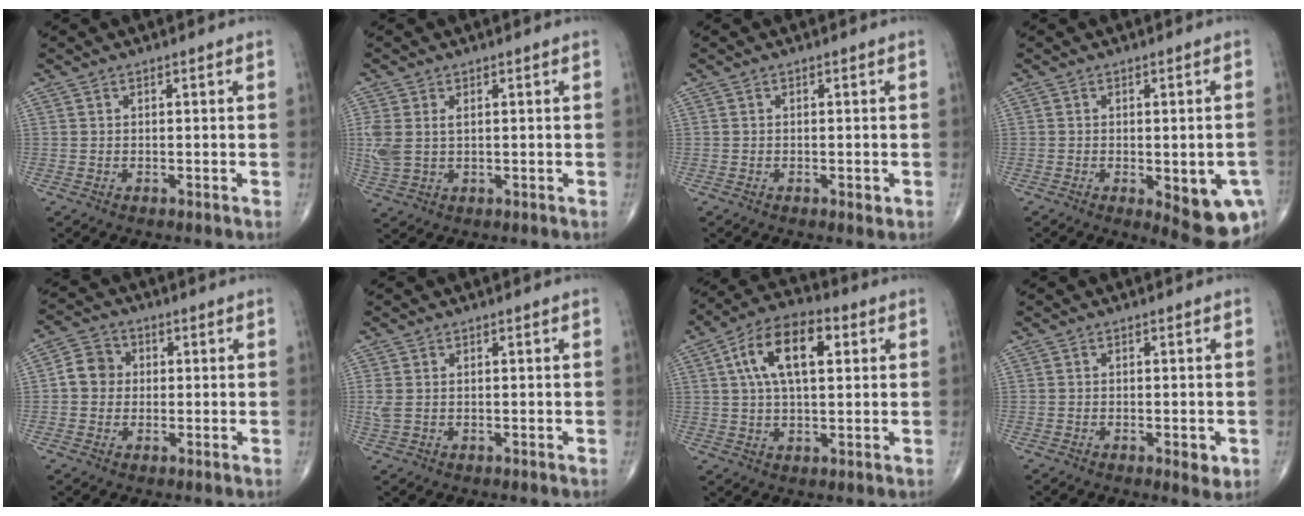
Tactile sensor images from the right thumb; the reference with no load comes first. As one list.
[{"total": 5.6, "force": [0.8, 3.5, 4.3], "torque": [-0.116, 0.007, 0.024]}, {"total": 1.1, "force": [-0.4, 0.4, 0.9], "torque": [-0.013, -0.002, -0.007]}, {"total": 13.9, "force": [-4.4, 5.1, 12.2], "torque": [-0.123, 0.009, -0.035]}, {"total": 5.4, "force": [0.2, 4.9, 2.3], "torque": [-0.026, 0.012, -0.006]}, {"total": 2.1, "force": [0.3, 1.3, 1.6], "torque": [-0.054, 0.010, 0.010]}, {"total": 13.6, "force": [3.9, 6.7, 11.2], "torque": [-0.195, 0.019, 0.063]}, {"total": 2.8, "force": [-0.9, 1.0, 2.4], "torque": [-0.029, -0.004, -0.011]}]